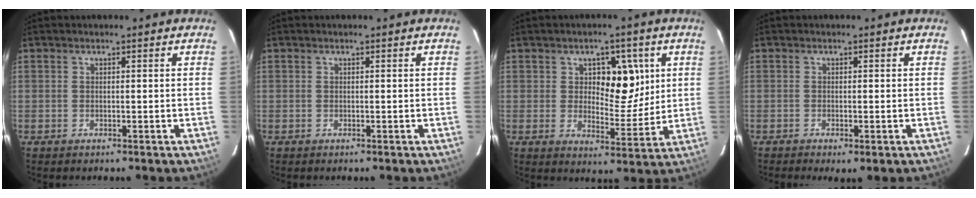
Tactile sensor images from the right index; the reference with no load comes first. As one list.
[{"total": 0.0}, {"total": 8.0, "force": [2.6, 4.2, 6.3], "torque": [-0.081, 0.009, 0.044]}, {"total": 2.6, "force": [-1.4, 0.5, 2.1], "torque": [-0.029, -0.008, -0.018]}]